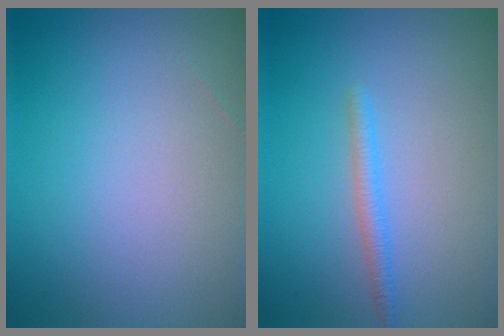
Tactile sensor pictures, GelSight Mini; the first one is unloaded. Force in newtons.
{"total": 1.4, "press": 1.4, "slide": 0.0}